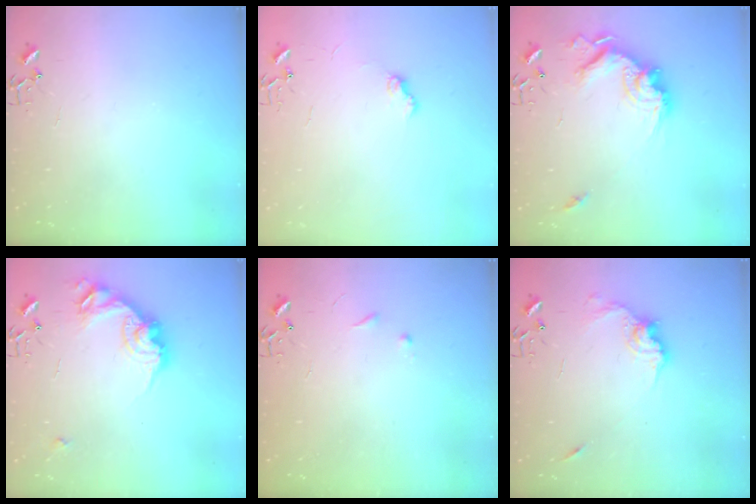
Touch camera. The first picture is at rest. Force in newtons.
{"total": 6.4, "press": 6.4, "slide": 0.8}
{"total": 17.8, "press": 17.7, "slide": 2.1}
{"total": 16.0, "press": 16.0, "slide": 0.3}
{"total": 5.3, "press": 5.2, "slide": 0.7}
{"total": 11.5, "press": 11.5, "slide": 0.8}